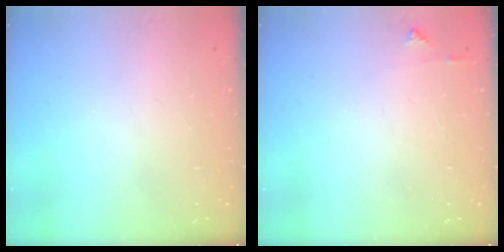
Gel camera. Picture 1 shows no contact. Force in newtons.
{"total": 3.5, "press": 3.4, "slide": 0.5}